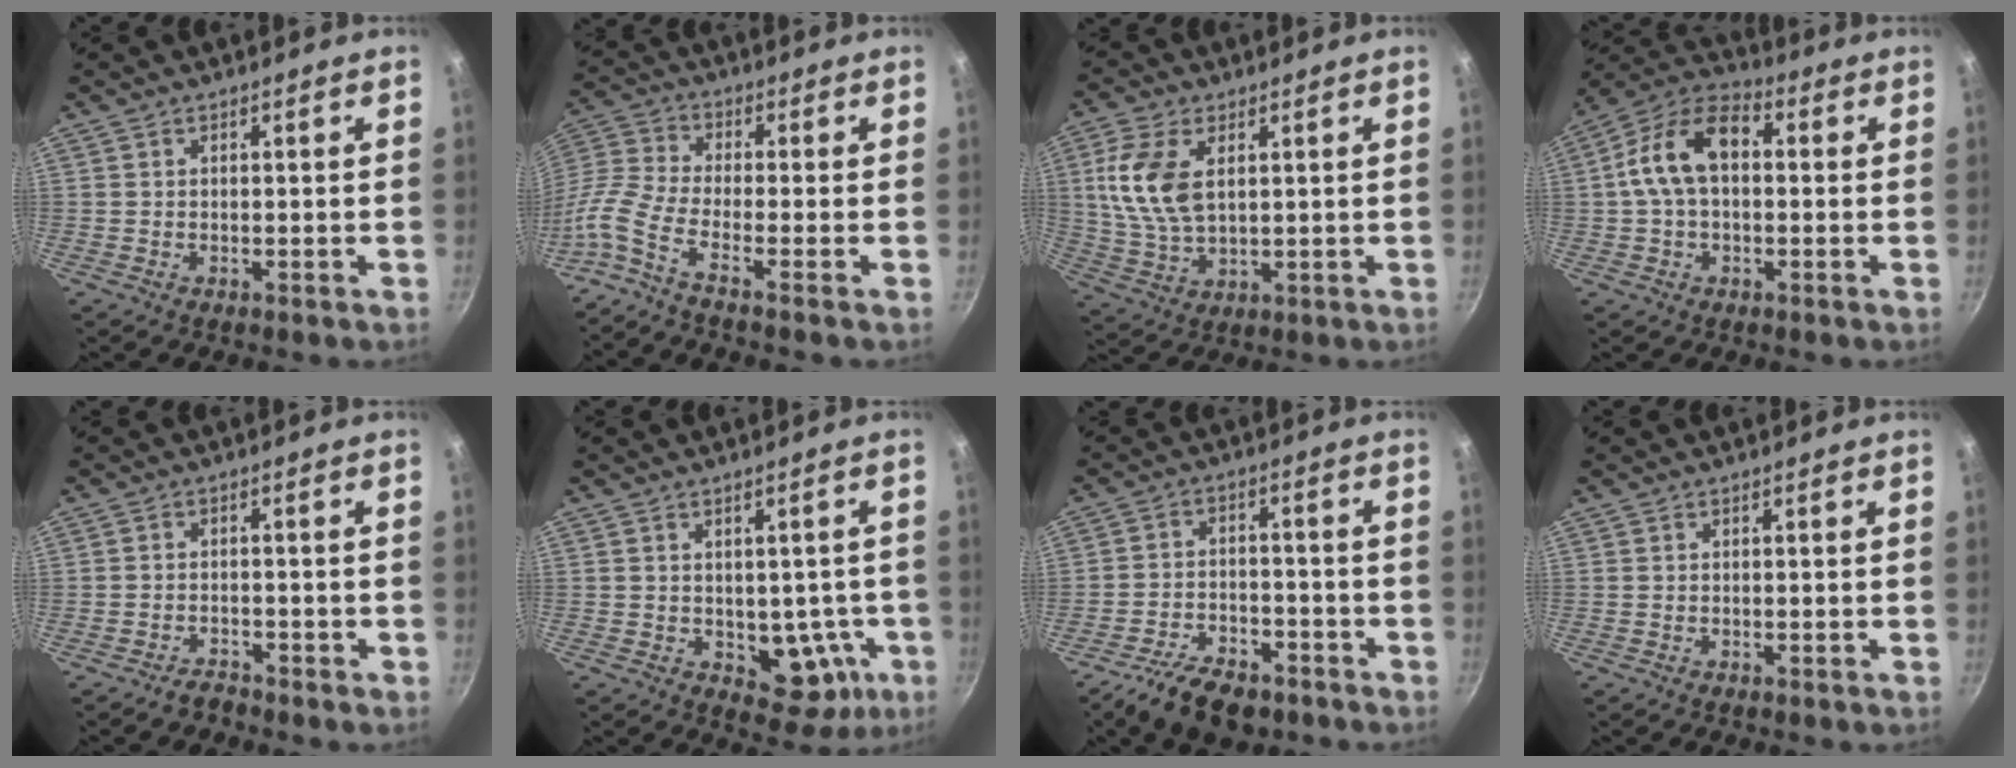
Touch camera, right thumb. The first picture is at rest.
{"total": 8.9, "force": [-4.7, 2.1, 7.3], "torque": [-0.181, 0.026, -0.117]}
{"total": 11.5, "force": [2.9, 6.6, 8.9], "torque": [-0.177, -0.010, 0.062]}
{"total": 12.6, "force": [1.0, 8.0, 9.8], "torque": [-0.160, 0.038, -0.002]}
{"total": 2.3, "force": [-2.0, 1.0, 0.3], "torque": [0.007, 0.028, -0.029]}
{"total": 9.4, "force": [-1.6, 6.4, 6.7], "torque": [-0.037, 0.005, -0.009]}
{"total": 10.7, "force": [-7.2, 5.4, 5.7], "torque": [-0.090, 0.045, -0.120]}
{"total": 0.0}